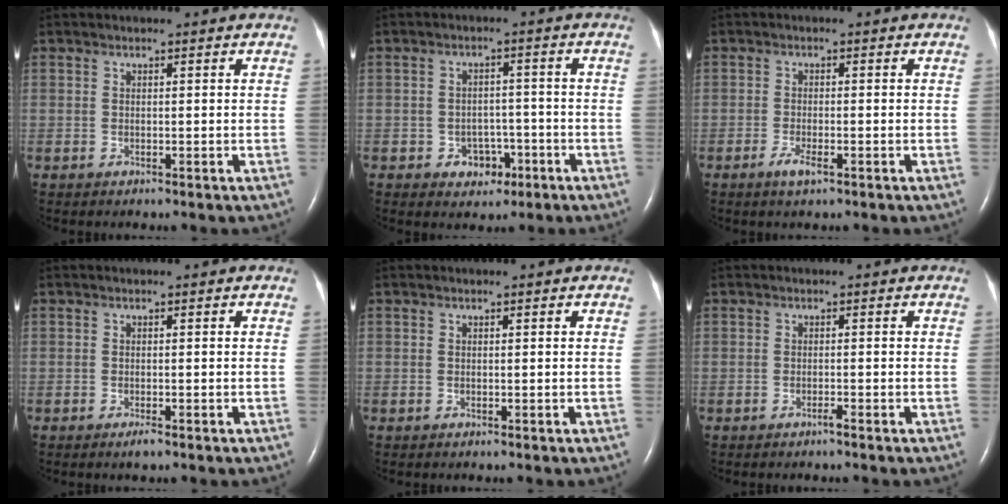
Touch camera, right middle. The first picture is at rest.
{"total": 4.2, "force": [-2.0, 3.3, 1.8], "torque": [-0.020, 0.014, -0.021]}
{"total": 2.4, "force": [-1.4, 0.5, 1.9], "torque": [-0.040, -0.002, -0.027]}
{"total": 0.6, "force": [-0.5, 0.0, 0.4], "torque": [-0.009, -0.001, -0.007]}
{"total": 0.0}
{"total": 0.7, "force": [-0.6, -0.1, 0.3], "torque": [-0.008, 0.000, -0.011]}